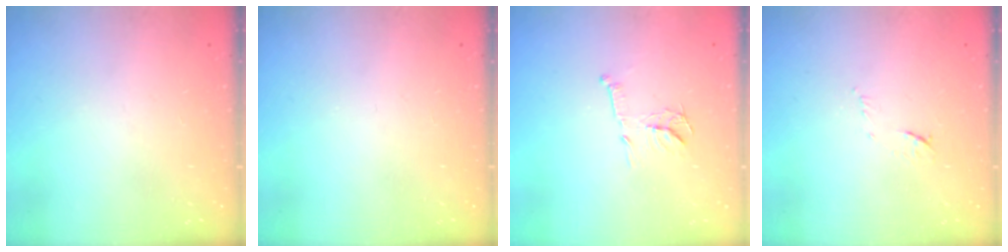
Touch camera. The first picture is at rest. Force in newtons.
{"total": 0.0}
{"total": 9.7, "press": 9.7, "slide": 0.3}
{"total": 6.2, "press": 6.2, "slide": 0.9}